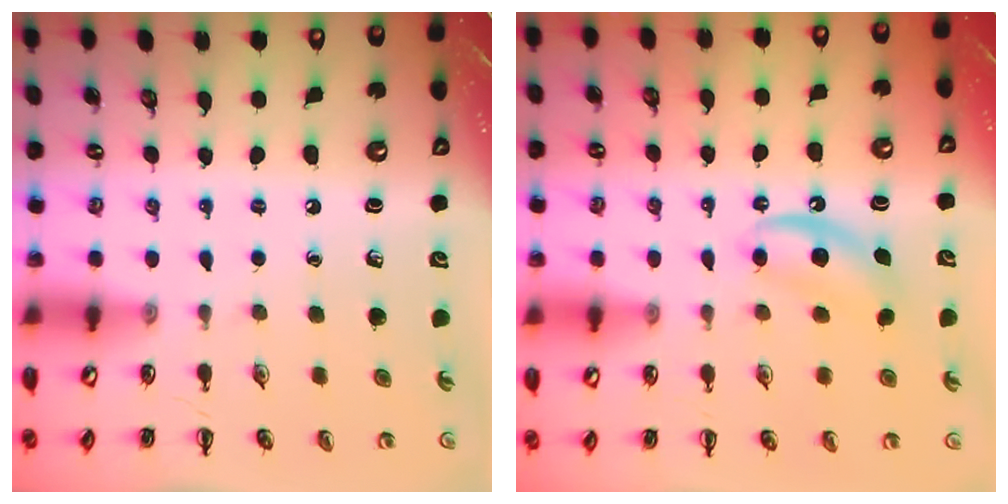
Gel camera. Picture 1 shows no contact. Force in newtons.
{"total": 6.0, "press": 5.8, "slide": 1.4}